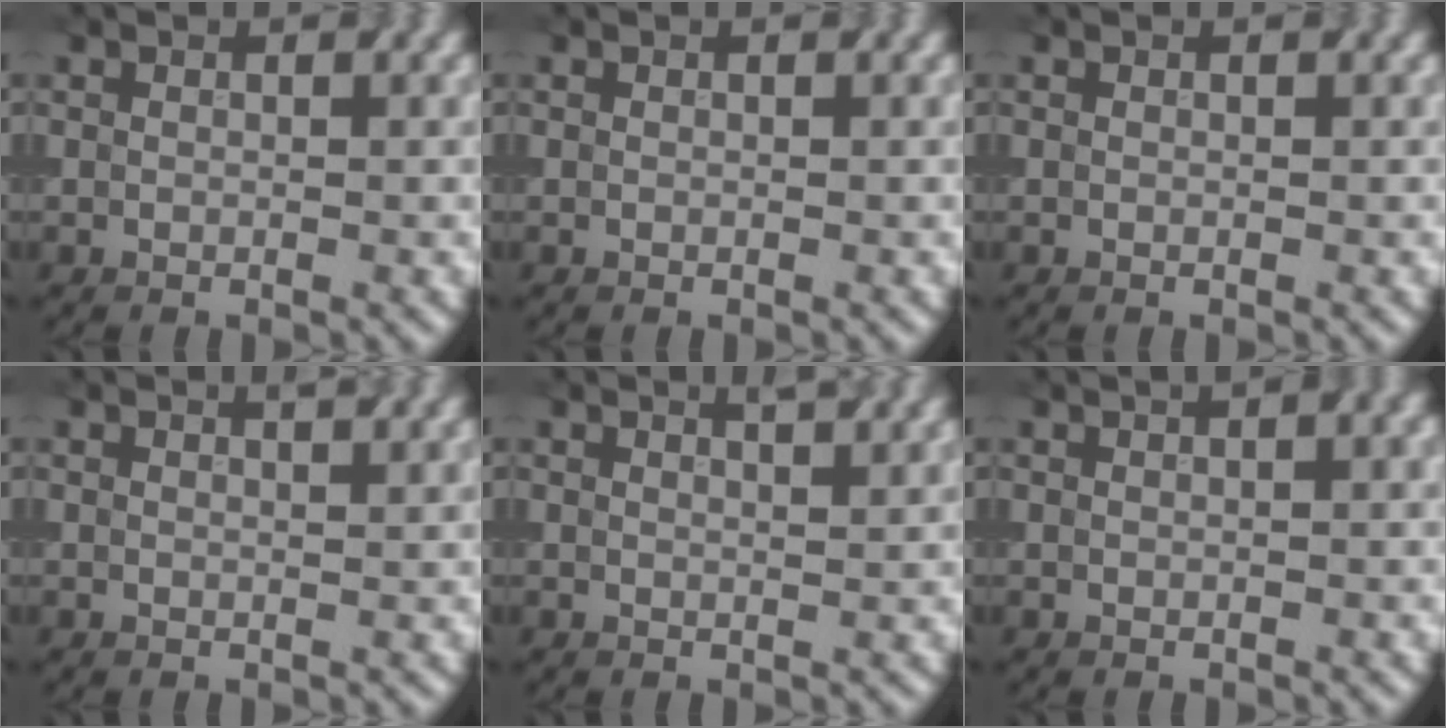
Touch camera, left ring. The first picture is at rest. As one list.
[{"total": 0.0}, {"total": 0.0}, {"total": 0.9, "force": [0.8, 0.0, 0.5], "torque": [-0.009, 0.004, 0.019]}, {"total": 1.3, "force": [1.1, -0.1, 0.7], "torque": [-0.012, 0.005, 0.025]}, {"total": 1.3, "force": [0.7, 0.5, 0.9], "torque": [-0.012, 0.007, 0.011]}]